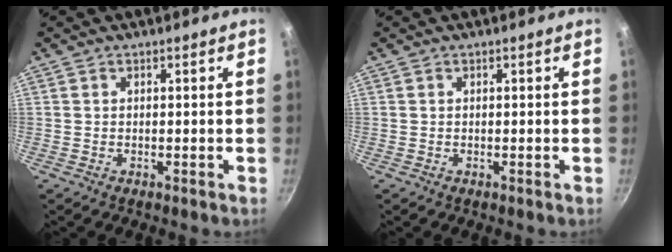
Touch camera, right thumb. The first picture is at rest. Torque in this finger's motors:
{"motor_torque": [-0.02, -0.02, 0.08, -0.08, 0.00]}